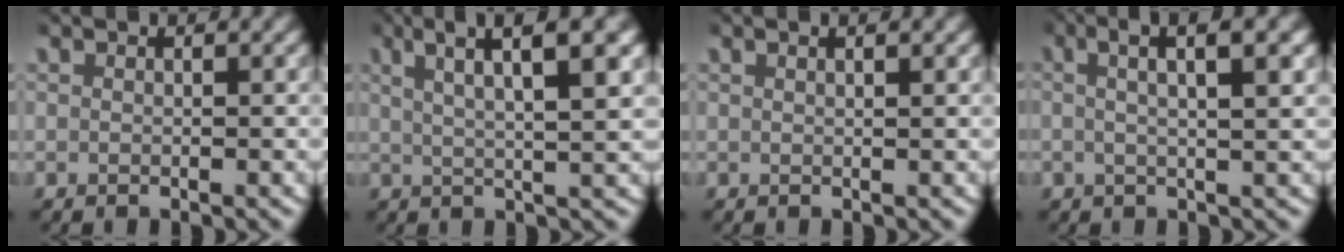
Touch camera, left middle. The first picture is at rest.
{"total": 6.6, "force": [3.9, 0.9, 5.2], "torque": [-0.076, 0.021, 0.055]}
{"total": 0.7, "force": [0.5, -0.1, 0.6], "torque": [-0.008, 0.003, 0.007]}
{"total": 5.2, "force": [2.6, 1.0, 4.4], "torque": [-0.068, 0.023, 0.033]}